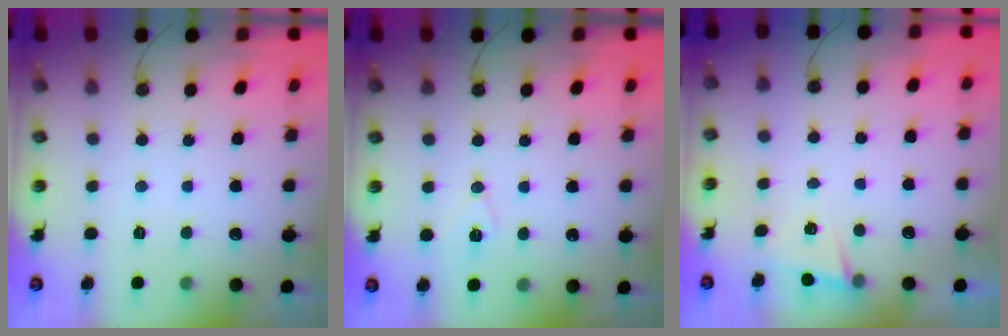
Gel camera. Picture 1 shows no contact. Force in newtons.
{"total": 6.8, "press": 5.7, "slide": 3.7}
{"total": 2.6, "press": 1.9, "slide": 1.8}